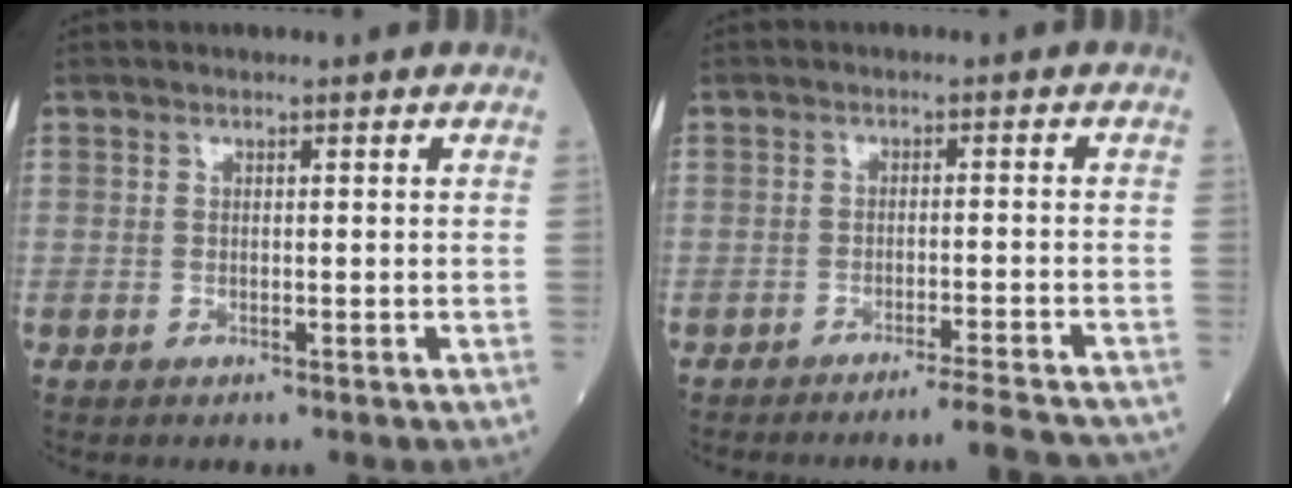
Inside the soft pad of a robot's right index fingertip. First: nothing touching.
{"total": 7.1, "force": [-6.7, -0.7, 2.2], "torque": [-0.010, -0.008, -0.093]}